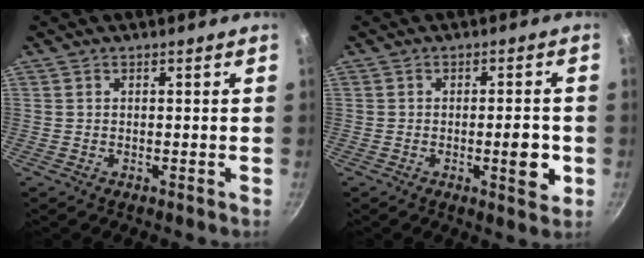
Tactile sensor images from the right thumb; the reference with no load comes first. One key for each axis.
{"total": 6.3, "fx": -1.4, "fy": 2.0, "fz": 5.9, "tx": -0.072, "ty": 0.005, "tz": -0.018}